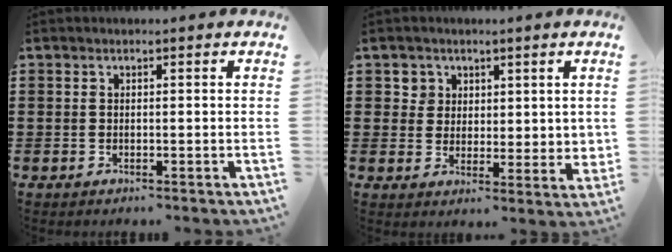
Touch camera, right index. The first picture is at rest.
{"total": 4.6, "force": [2.5, 3.8, 0.4], "torque": [-0.021, 0.009, 0.046]}